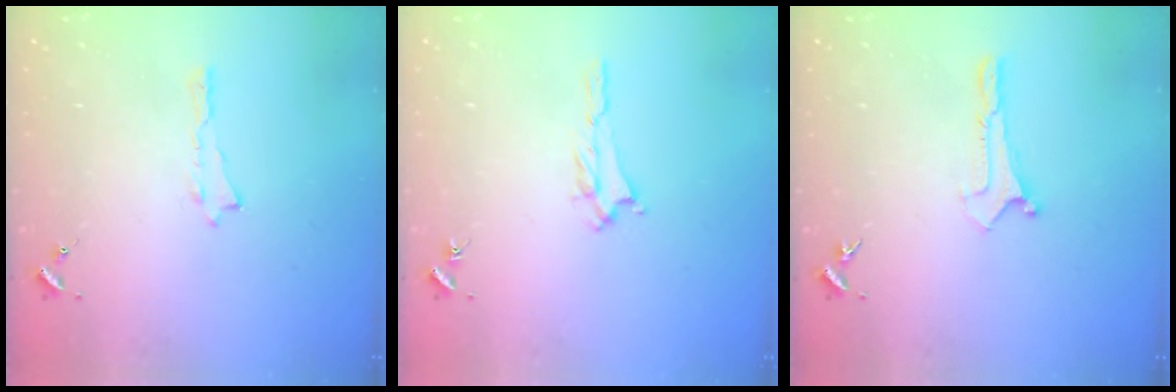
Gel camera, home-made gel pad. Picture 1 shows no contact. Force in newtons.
{"total": 1.2, "press": 1.1, "slide": 0.5}
{"total": 0.0}